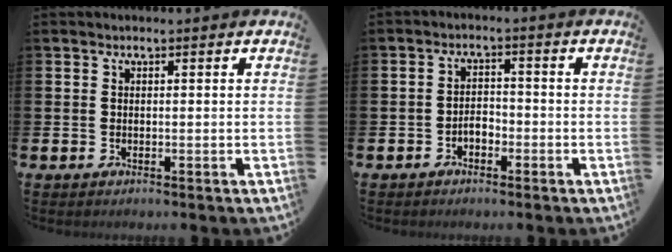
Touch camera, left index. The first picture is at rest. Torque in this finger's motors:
{"motor_torque": [0.07, 0.01, 0.04, 0.06]}